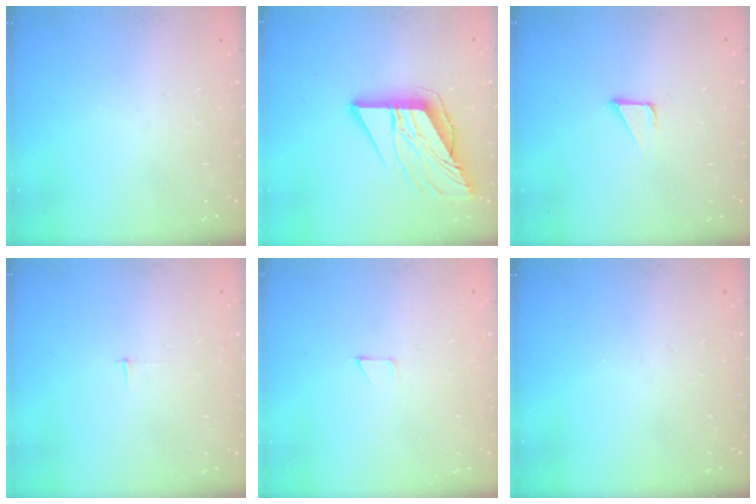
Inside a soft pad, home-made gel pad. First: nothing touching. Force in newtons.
{"total": 11.3, "press": 11.2, "slide": 1.5}
{"total": 2.1, "press": 2.1, "slide": 0.1}
{"total": 2.3, "press": 2.3, "slide": 0.2}
{"total": 2.7, "press": 2.7, "slide": 0.2}
{"total": 0.0}